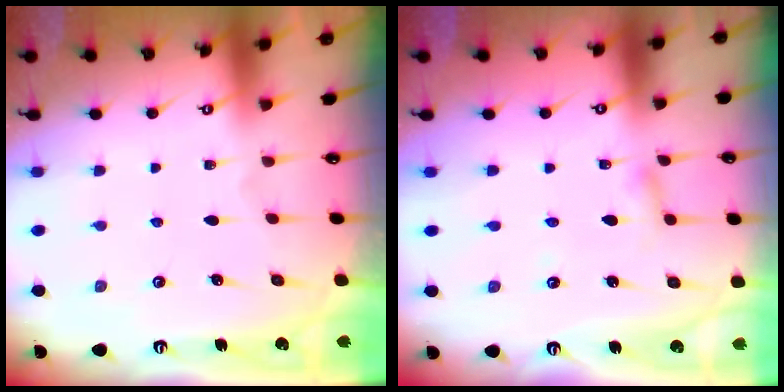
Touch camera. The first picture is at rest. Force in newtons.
{"total": 2.7, "press": 2.7, "slide": 0.3}